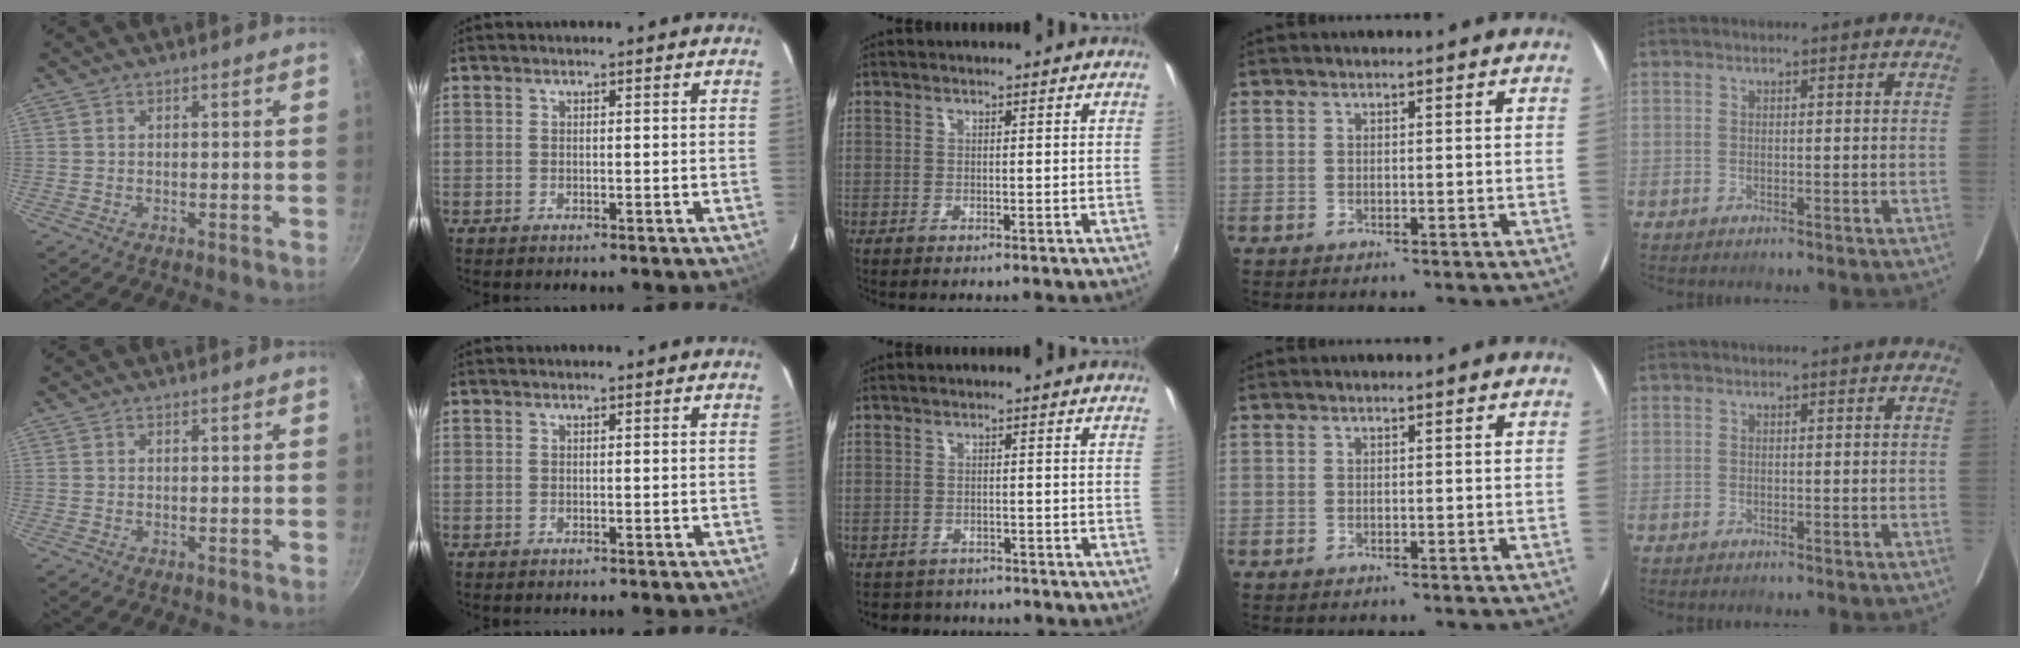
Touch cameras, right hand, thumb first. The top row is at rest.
{"middle": {"total": 4.5, "force": [-3.9, 2.3, 0.4], "torque": [-0.019, -0.003, -0.062]}}